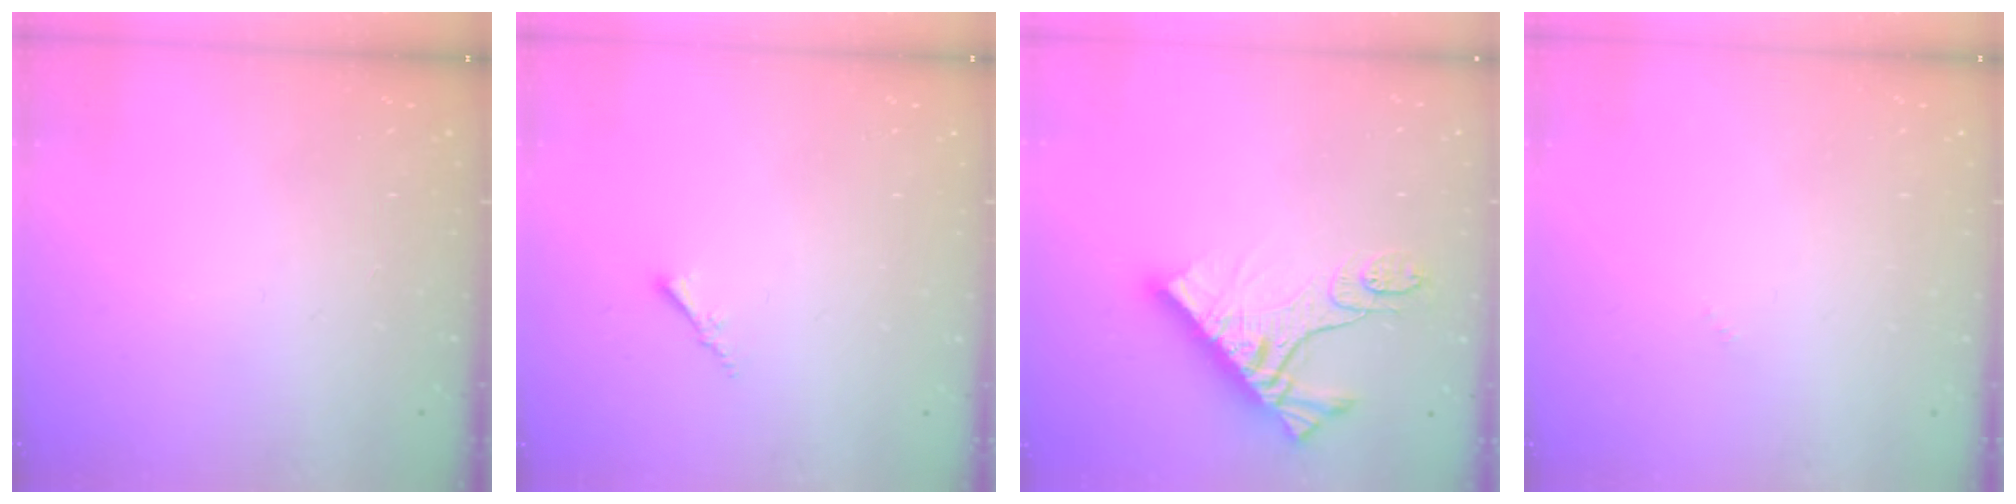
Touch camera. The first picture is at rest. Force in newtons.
{"total": 1.5, "press": 1.5, "slide": 0.4}
{"total": 12.7, "press": 12.7, "slide": 1.2}
{"total": 0.0}